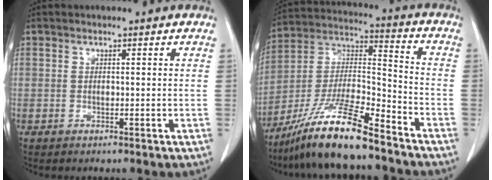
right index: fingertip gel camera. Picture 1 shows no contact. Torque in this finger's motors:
{"motor_torque": [1.09, -1.05, 0.82, 0.21]}